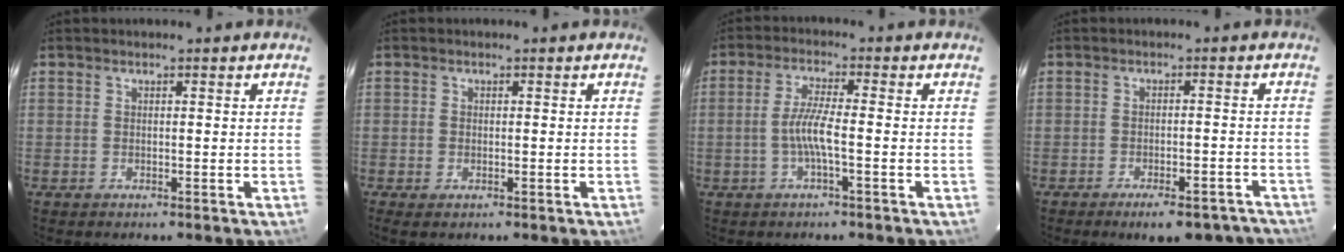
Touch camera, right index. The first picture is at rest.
{"total": 1.0, "force": [-0.4, 0.7, 0.6], "torque": [-0.013, -0.002, -0.008]}
{"total": 4.9, "force": [-1.5, 0.0, 4.7], "torque": [-0.098, 0.002, -0.029]}
{"total": 11.5, "force": [-9.6, 3.8, 5.0], "torque": [-0.082, 0.006, -0.112]}